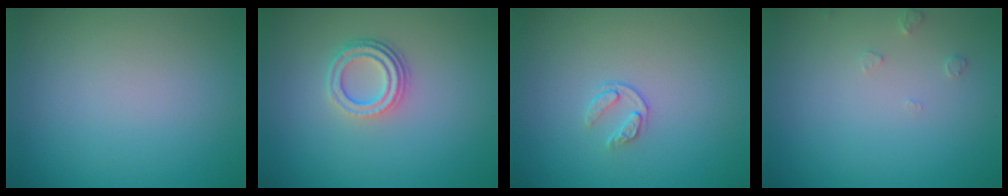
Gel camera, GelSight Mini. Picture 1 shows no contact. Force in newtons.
{"total": 3.3, "press": 2.4, "slide": 2.3}
{"total": 1.3, "press": 0.8, "slide": 1.1}
{"total": 0.9, "press": 0.9, "slide": 0.2}